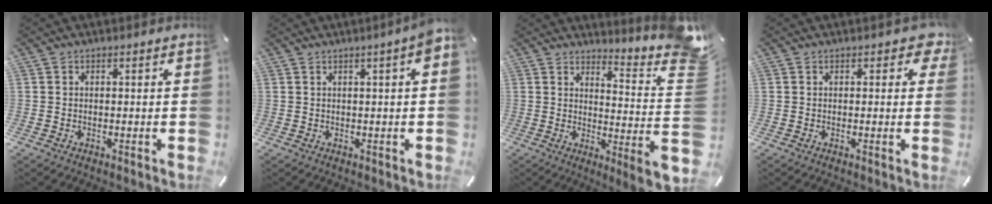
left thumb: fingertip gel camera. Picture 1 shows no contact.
{"total": 3.5, "force": [1.1, 0.2, 3.3], "torque": [-0.054, -0.004, 0.017]}
{"total": 11.6, "force": [3.8, -1.4, 10.9], "torque": [-0.148, -0.089, 0.044]}
{"total": 2.8, "force": [1.1, 1.7, 1.9], "torque": [-0.017, -0.001, 0.014]}